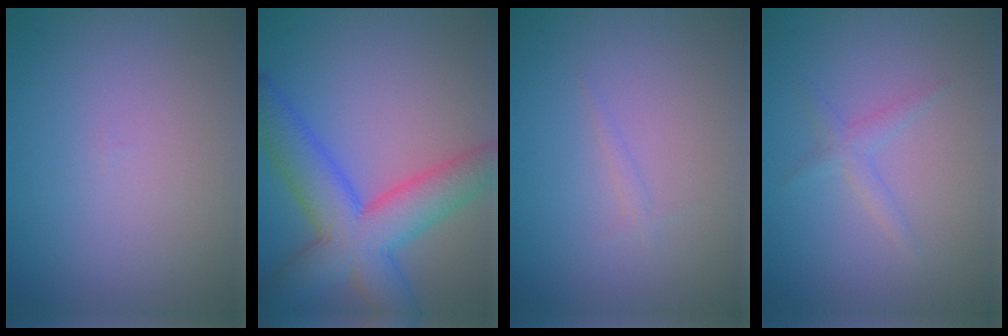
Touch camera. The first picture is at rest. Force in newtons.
{"total": 9.2, "press": 9.2, "slide": 0.3}
{"total": 0.6, "press": 0.6, "slide": 0.0}
{"total": 1.3, "press": 1.3, "slide": 0.0}